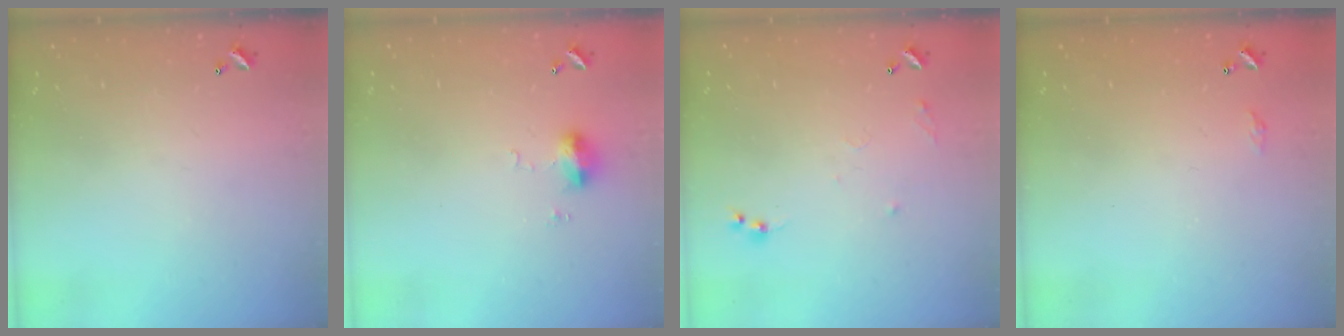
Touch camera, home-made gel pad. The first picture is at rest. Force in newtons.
{"total": 5.6, "press": 5.5, "slide": 0.8}
{"total": 6.9, "press": 6.9, "slide": 0.7}
{"total": 2.8, "press": 2.8, "slide": 0.4}